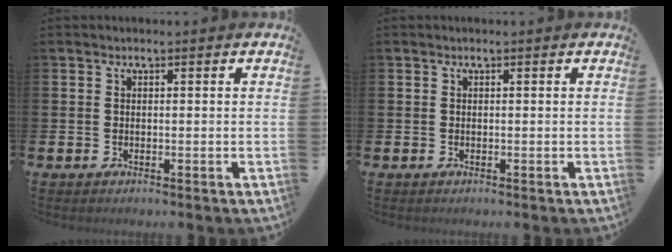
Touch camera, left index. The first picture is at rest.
{"total": 0.0}